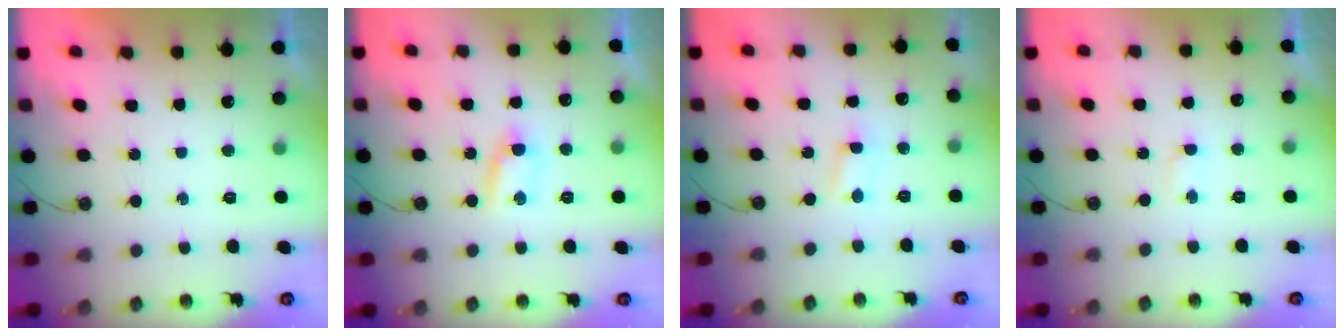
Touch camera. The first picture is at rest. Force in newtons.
{"total": 3.7, "press": 3.7, "slide": 0.4}
{"total": 1.3, "press": 1.3, "slide": 0.2}
{"total": 1.0, "press": 0.8, "slide": 0.7}